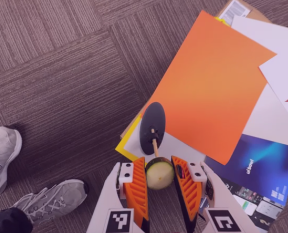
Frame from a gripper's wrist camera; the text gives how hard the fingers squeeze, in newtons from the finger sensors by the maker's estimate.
{"total": 10.5, "left": 11.4, "right": 9.7}